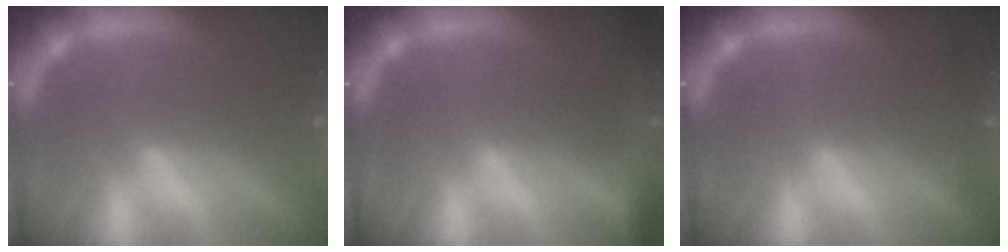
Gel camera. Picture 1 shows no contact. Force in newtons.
{"total": 6.5}
{"total": 1.4}